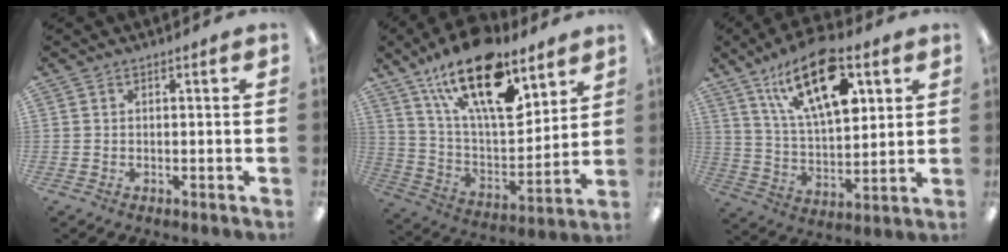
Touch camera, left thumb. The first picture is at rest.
{"total": 22.7, "force": [14.6, 9.3, 14.8], "torque": [-0.257, -0.084, 0.251]}
{"total": 20.6, "force": [10.6, 9.5, 14.9], "torque": [-0.236, -0.037, 0.177]}